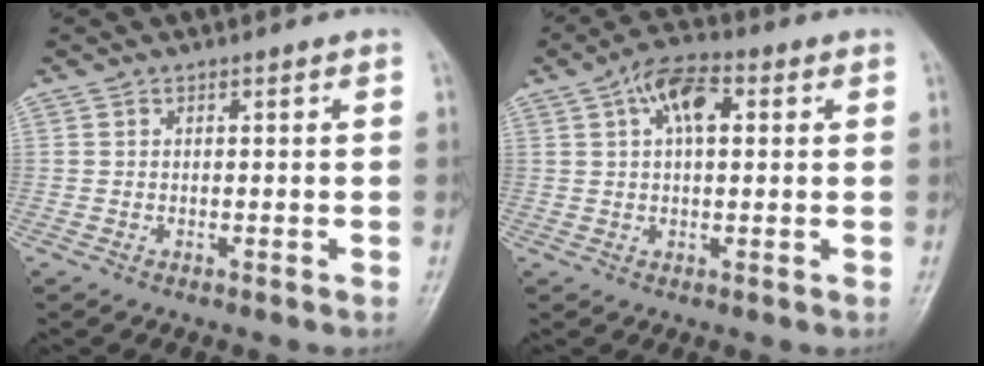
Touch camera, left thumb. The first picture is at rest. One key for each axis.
{"total": 7.9, "fx": 2.5, "fy": 4.0, "fz": 6.3, "tx": -0.106, "ty": 0.014, "tz": 0.034}